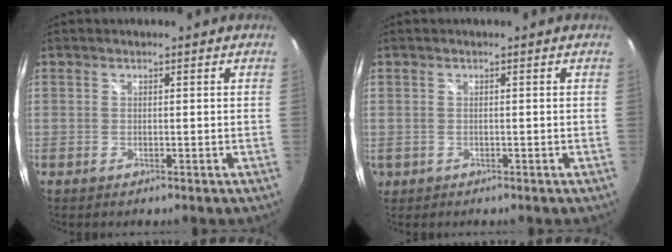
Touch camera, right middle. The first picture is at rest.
{"total": 1.7, "force": [-0.4, 1.5, 0.6], "torque": [-0.014, -0.004, -0.003]}